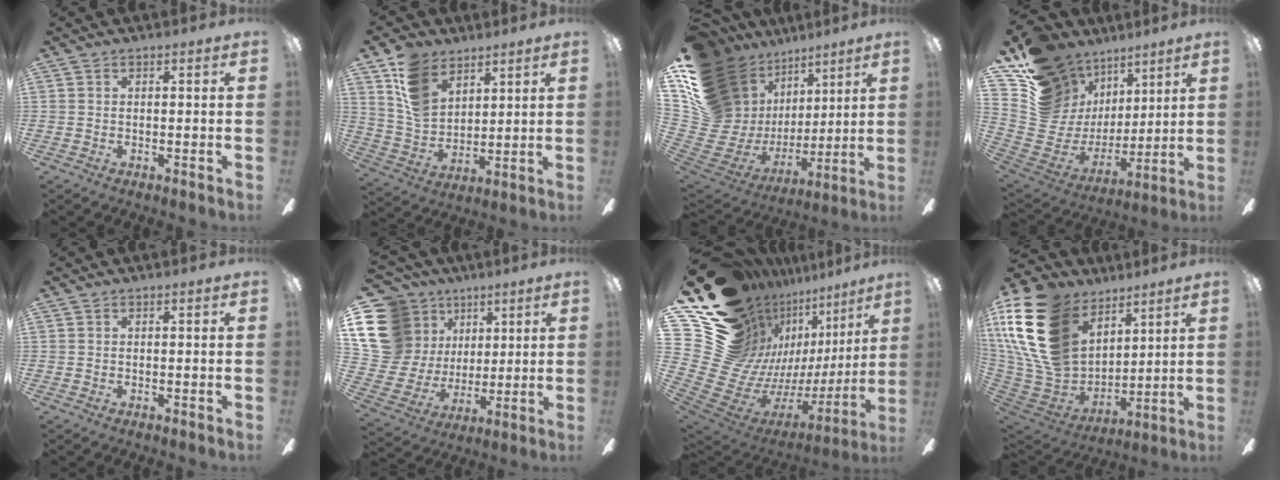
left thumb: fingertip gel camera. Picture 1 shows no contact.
{"total": 12.4, "force": [7.7, 8.1, 5.4], "torque": [-0.117, -0.022, 0.155]}
{"total": 22.6, "force": [9.9, 16.9, 11.1], "torque": [-0.207, -0.100, 0.242]}
{"total": 18.0, "force": [9.1, 14.3, 6.3], "torque": [-0.139, -0.074, 0.200]}
{"total": 0.0}
{"total": 19.8, "force": [7.9, 16.5, 7.7], "torque": [-0.166, -0.038, 0.168]}
{"total": 23.7, "force": [11.0, 16.5, 13.0], "torque": [-0.241, -0.138, 0.274]}
{"total": 25.4, "force": [11.4, 17.3, 14.6], "torque": [-0.340, -0.057, 0.218]}